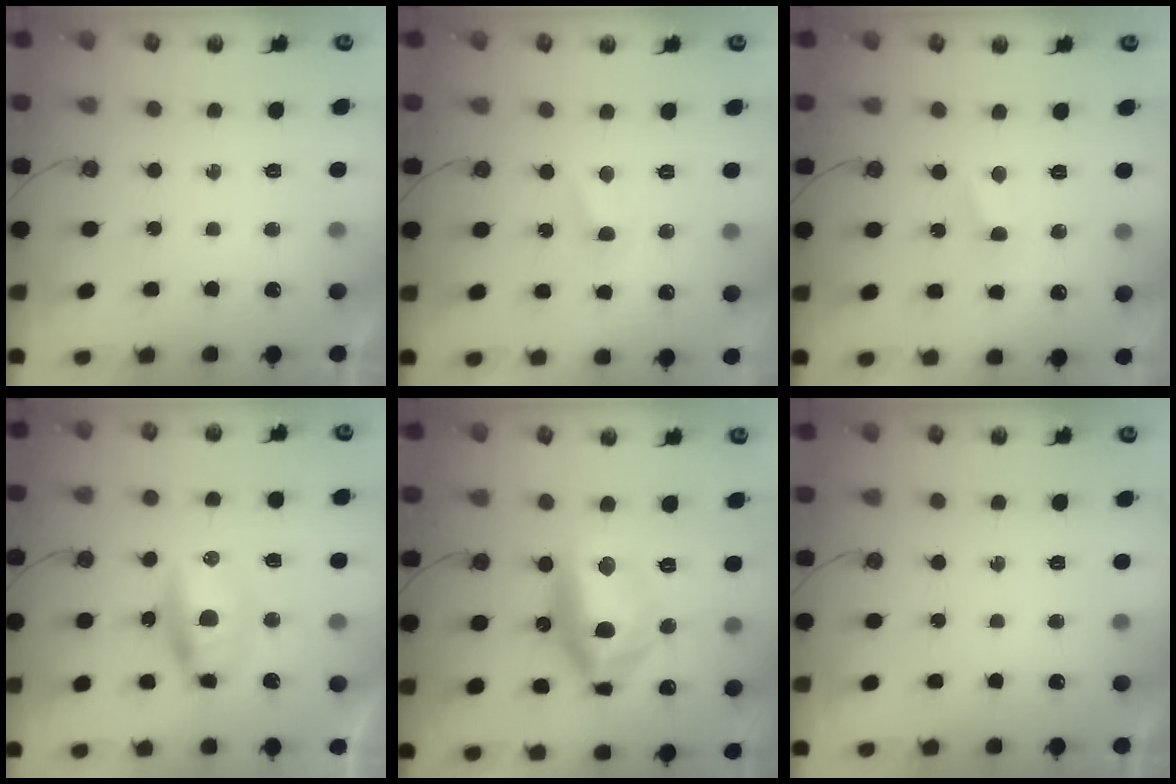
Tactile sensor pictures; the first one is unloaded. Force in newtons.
{"total": 2.9, "press": 2.8, "slide": 0.4}
{"total": 2.8, "press": 2.8, "slide": 0.3}
{"total": 8.5, "press": 8.4, "slide": 0.7}
{"total": 13.5, "press": 13.4, "slide": 1.6}
{"total": 0.0}